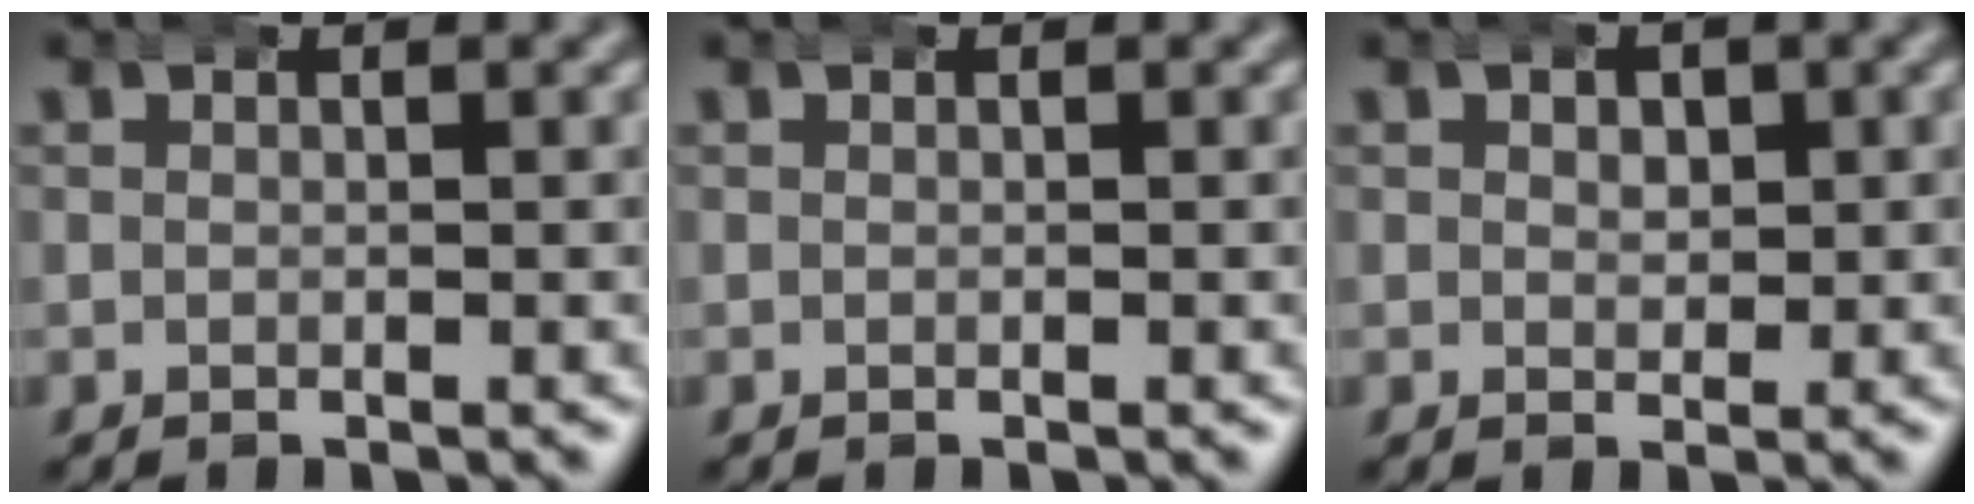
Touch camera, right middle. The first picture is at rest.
{"total": 0.0}
{"total": 1.5, "force": [0.5, 1.2, 0.7], "torque": [-0.004, -0.006, 0.010]}